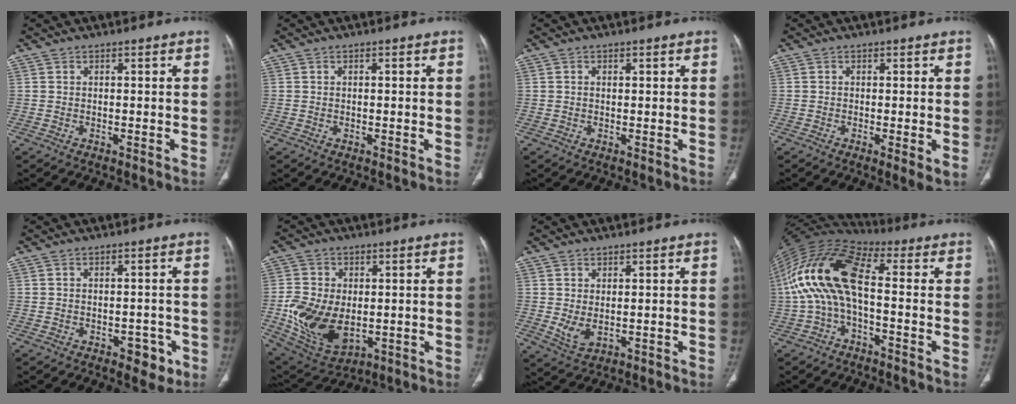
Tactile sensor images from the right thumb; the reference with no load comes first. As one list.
[{"total": 0.0}, {"total": 0.6, "force": [0.3, 0.3, 0.4], "torque": [-0.011, 0.003, 0.006]}, {"total": 2.7, "force": [-0.4, 0.5, 2.6], "torque": [-0.048, -0.014, -0.010]}, {"total": 4.0, "force": [-2.1, 2.4, 2.4], "torque": [-0.010, 0.012, -0.022]}, {"total": 14.2, "force": [-1.6, 9.4, 10.6], "torque": [-0.191, -0.008, -0.005]}, {"total": 3.4, "force": [0.2, 1.9, 2.8], "torque": [-0.056, -0.006, 0.016]}, {"total": 15.2, "force": [-1.1, 6.6, 13.7], "torque": [-0.279, 0.045, -0.030]}]